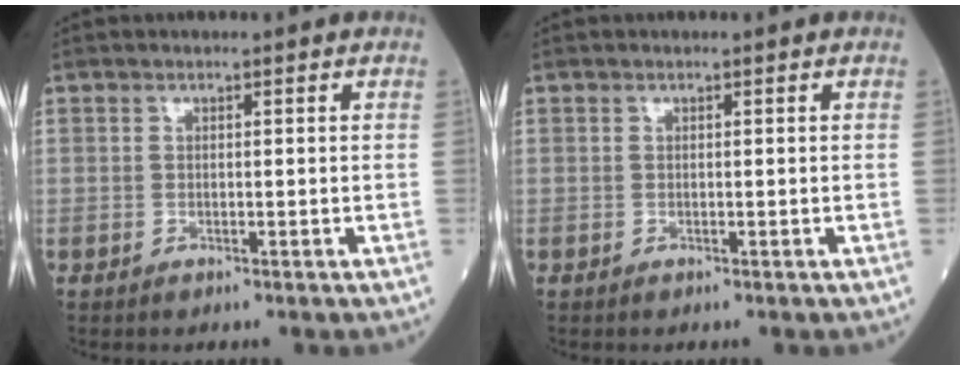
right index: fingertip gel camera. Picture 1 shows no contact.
{"total": 0.0}